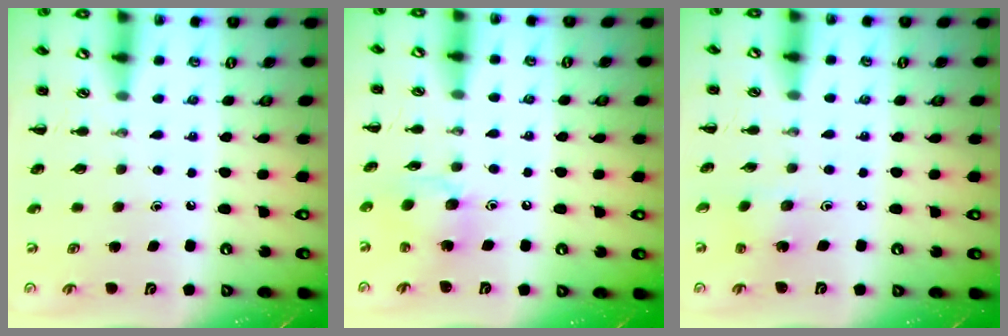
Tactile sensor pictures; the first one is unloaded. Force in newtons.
{"total": 8.6, "press": 8.6, "slide": 0.8}
{"total": 2.3, "press": 2.1, "slide": 0.8}